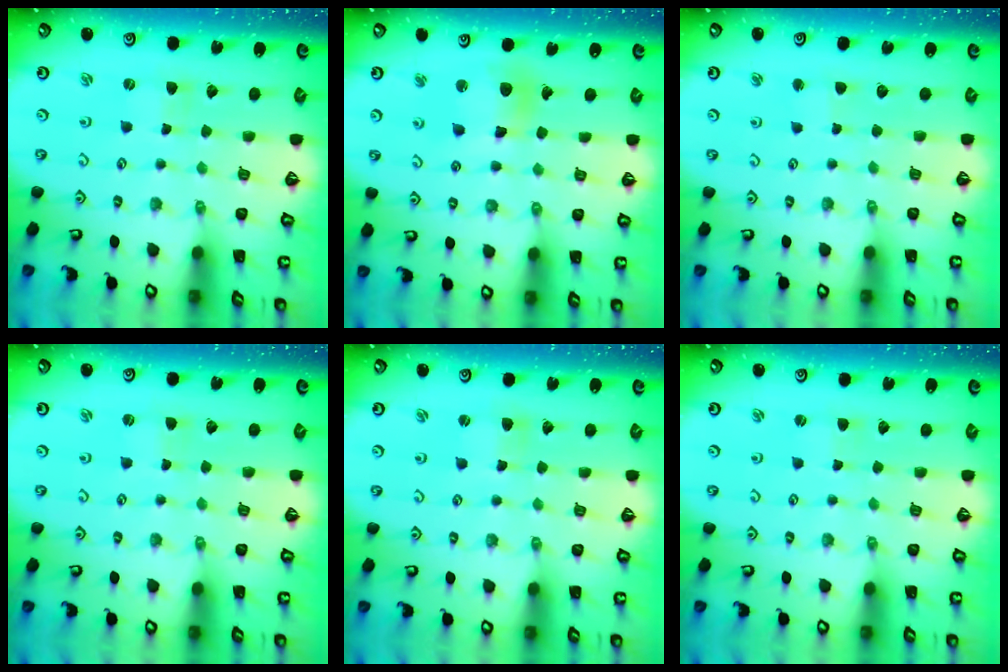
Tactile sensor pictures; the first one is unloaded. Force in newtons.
{"total": 11.1, "press": 10.8, "slide": 2.2}
{"total": 1.8, "press": 1.8, "slide": 0.2}
{"total": 0.0}
{"total": 1.7, "press": 1.7, "slide": 0.3}
{"total": 1.4, "press": 1.3, "slide": 0.3}